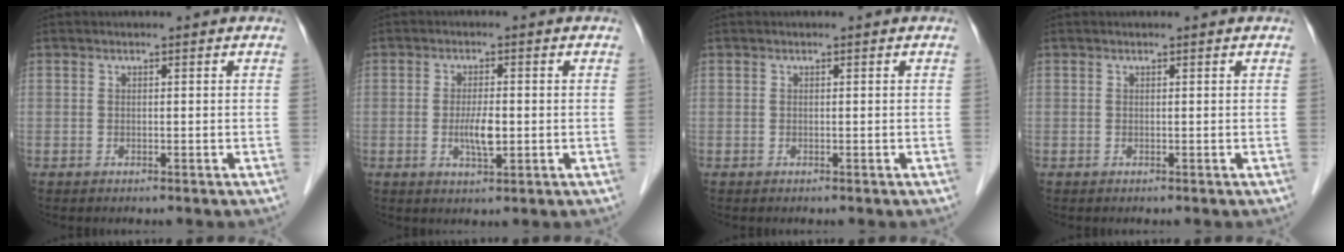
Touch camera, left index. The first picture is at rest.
{"total": 3.8, "force": [-0.5, 0.9, 3.7], "torque": [-0.073, -0.003, -0.007]}
{"total": 0.0}
{"total": 0.0}